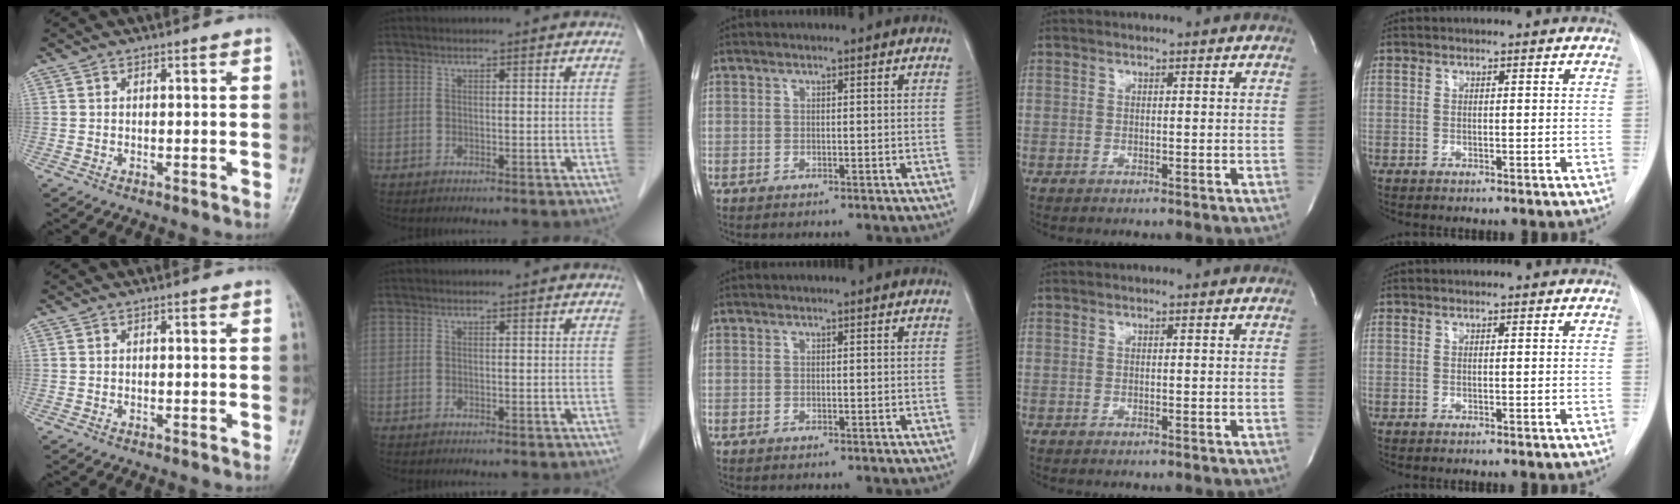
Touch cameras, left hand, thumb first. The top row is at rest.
{}